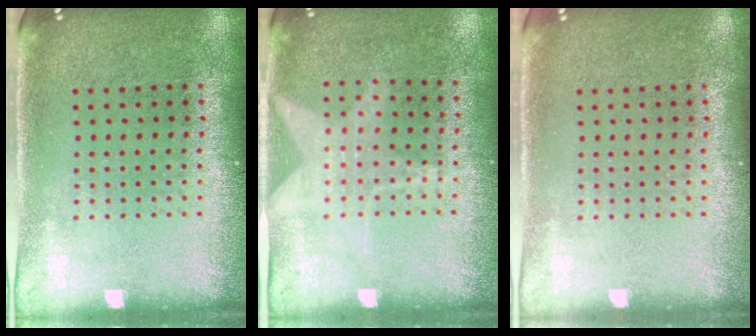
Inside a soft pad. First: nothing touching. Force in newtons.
{"total": 1.3, "press": 0.9, "slide": 0.9}
{"total": 0.0}